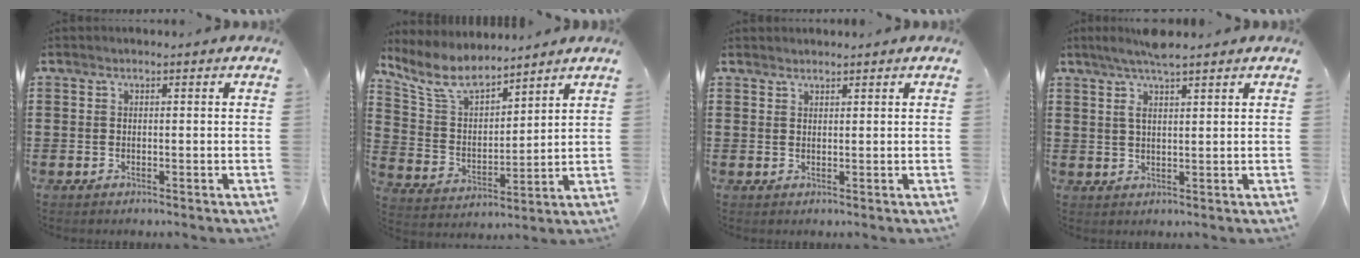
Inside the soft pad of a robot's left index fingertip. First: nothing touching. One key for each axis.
{"total": 8.0, "fx": 6.8, "fy": 2.5, "fz": 3.3, "tx": -0.098, "ty": -0.026, "tz": 0.123}
{"total": 1.1, "fx": 1.1, "fy": 0.2, "fz": 0.0, "tx": -0.002, "ty": 0.000, "tz": 0.022}
{"total": 4.5, "fx": 3.1, "fy": 0.6, "fz": 3.2, "tx": -0.068, "ty": -0.001, "tz": 0.053}